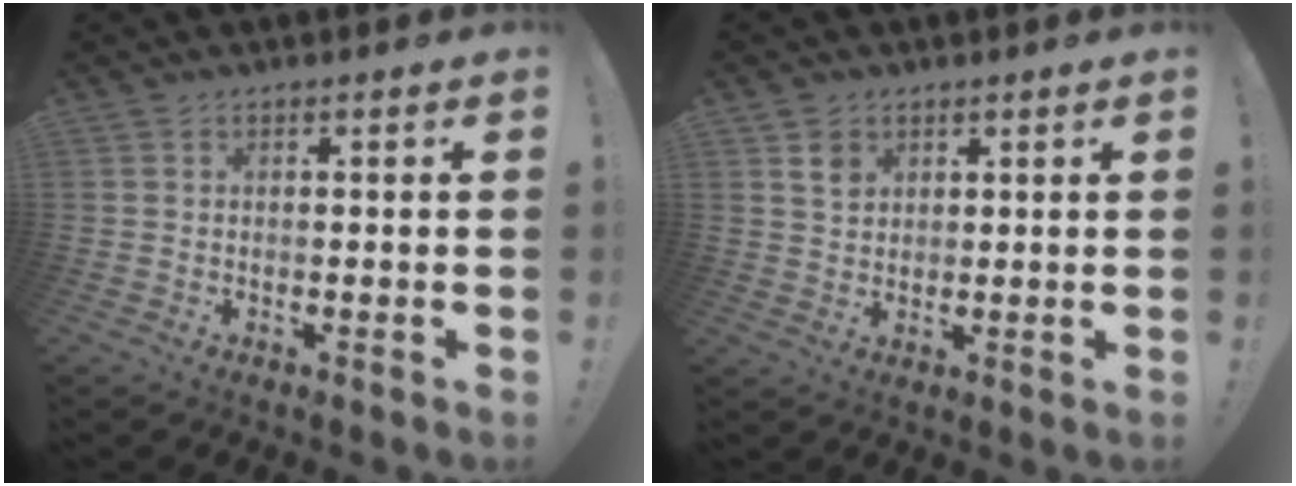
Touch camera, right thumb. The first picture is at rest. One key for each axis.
{"total": 4.7, "fx": 2.8, "fy": 3.4, "fz": 1.5, "tx": -0.006, "ty": -0.014, "tz": 0.048}